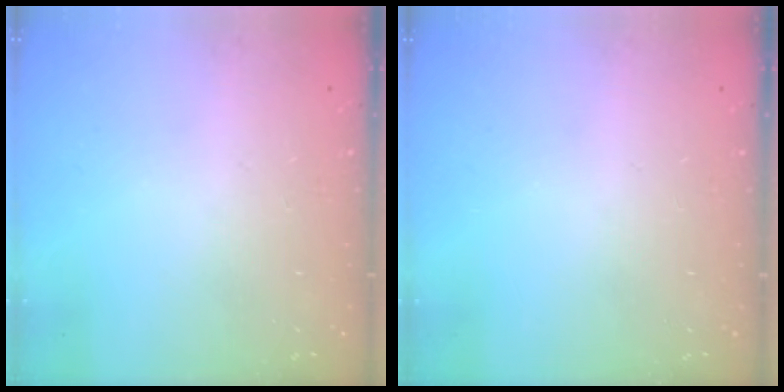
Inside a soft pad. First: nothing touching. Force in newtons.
{"total": 0.0}